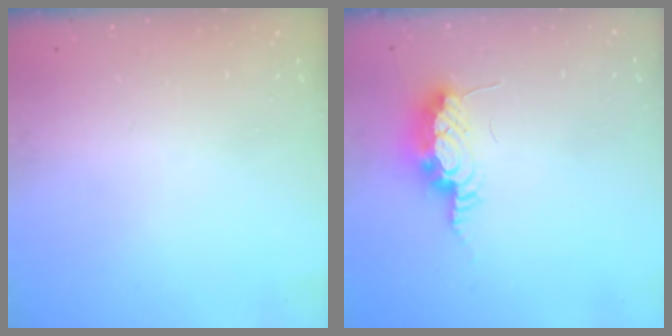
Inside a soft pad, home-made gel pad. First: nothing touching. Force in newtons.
{"total": 12.9, "press": 10.5, "slide": 7.5}